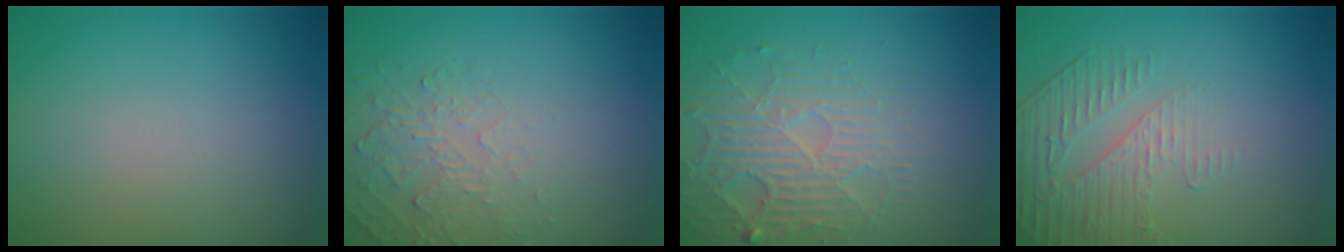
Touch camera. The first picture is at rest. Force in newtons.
{"total": 2.1, "press": 0.9, "slide": 1.9}
{"total": 4.0, "press": 3.6, "slide": 1.7}
{"total": 2.2, "press": 1.7, "slide": 1.4}